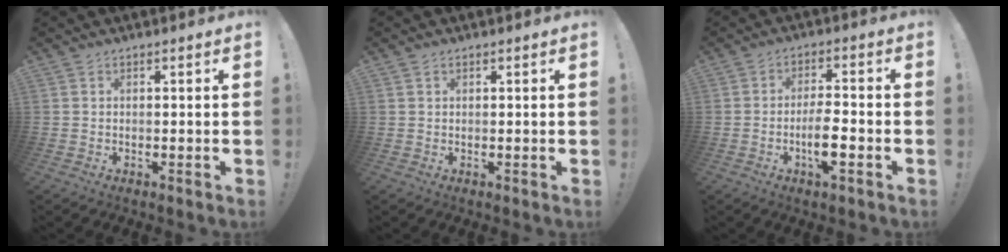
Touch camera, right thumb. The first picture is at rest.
{"total": 0.6, "force": [0.4, 0.4, 0.2], "torque": [0.001, -0.001, 0.008]}
{"total": 7.7, "force": [-2.8, 1.8, 6.9], "torque": [-0.138, 0.004, -0.051]}